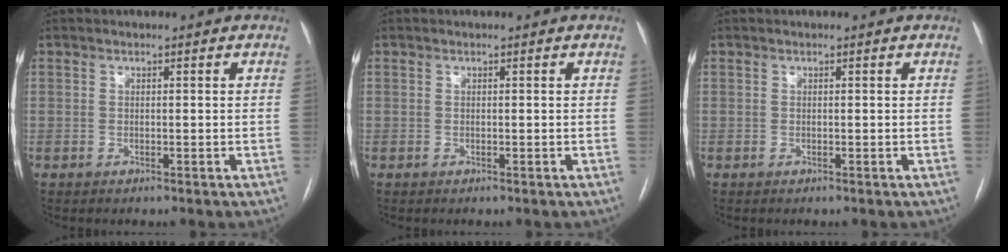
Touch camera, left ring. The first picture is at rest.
{"total": 0.0}
{"total": 0.0}